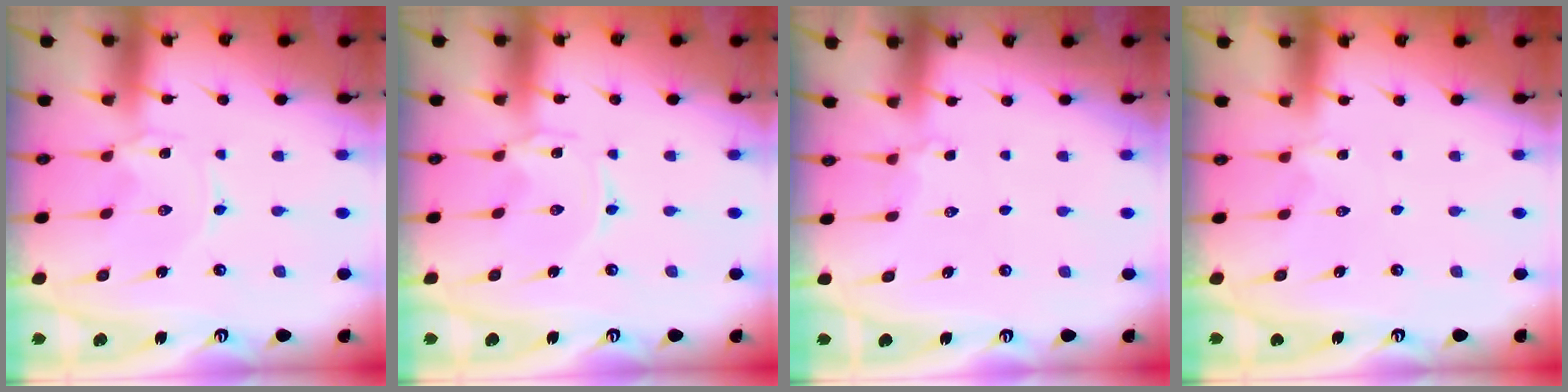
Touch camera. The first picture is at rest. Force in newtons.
{"total": 0.0}
{"total": 4.4, "press": 4.2, "slide": 1.2}
{"total": 1.5, "press": 1.4, "slide": 0.6}